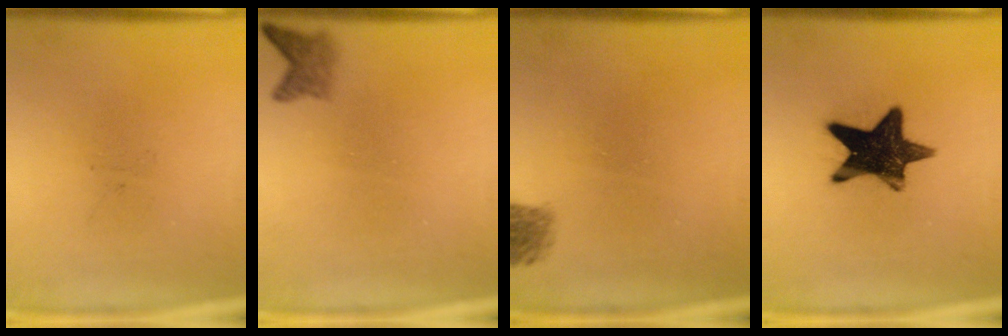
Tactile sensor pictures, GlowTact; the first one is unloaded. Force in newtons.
{"total": 2.1}
{"total": 1.8}
{"total": 14.3}